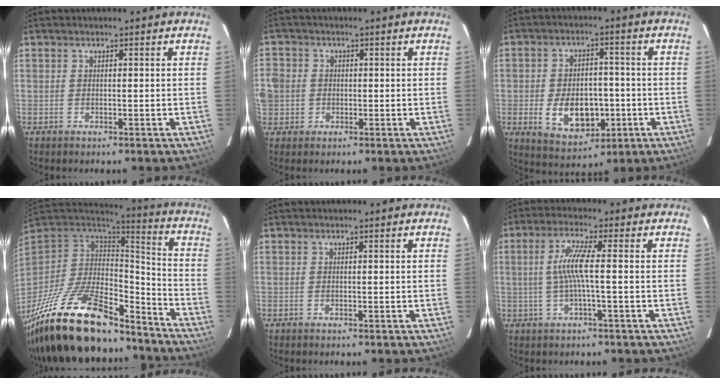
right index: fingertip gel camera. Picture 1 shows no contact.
{"total": 5.9, "force": [-0.7, 5.6, 1.6], "torque": [-0.047, 0.015, -0.008]}
{"total": 11.3, "force": [-2.9, 7.4, 8.1], "torque": [-0.164, -0.002, -0.028]}
{"total": 31.0, "force": [-22.3, 11.1, 18.5], "torque": [-0.360, -0.033, -0.357]}
{"total": 0.0}
{"total": 5.8, "force": [-0.5, -0.5, 5.7], "torque": [-0.121, 0.001, -0.004]}